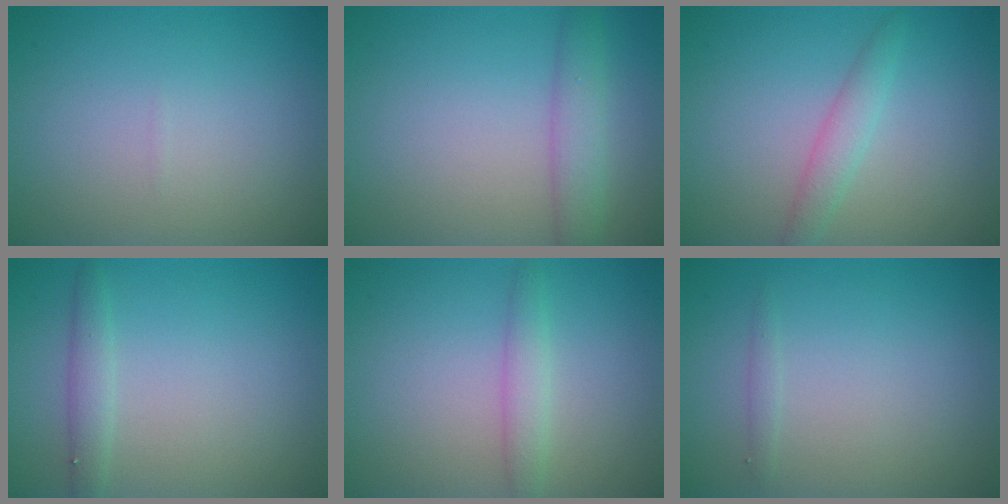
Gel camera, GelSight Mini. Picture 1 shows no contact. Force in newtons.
{"total": 3.0, "press": 3.0, "slide": 0.1}
{"total": 2.1, "press": 2.1, "slide": 0.1}
{"total": 1.6, "press": 1.6, "slide": 0.0}
{"total": 1.9, "press": 1.9, "slide": 0.1}
{"total": 0.6, "press": 0.6, "slide": 0.0}